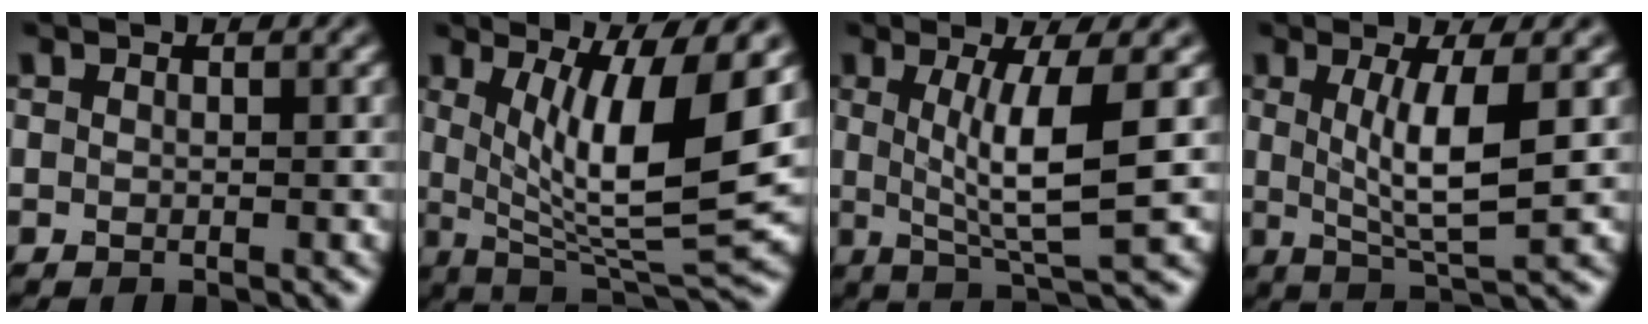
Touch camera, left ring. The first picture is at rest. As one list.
[{"total": 10.9, "force": [1.7, 2.7, 10.4], "torque": [-0.165, -0.013, 0.035]}, {"total": 6.7, "force": [0.9, 1.2, 6.5], "torque": [-0.109, -0.007, 0.020]}, {"total": 5.9, "force": [0.9, 1.2, 5.7], "torque": [-0.104, -0.010, 0.021]}]